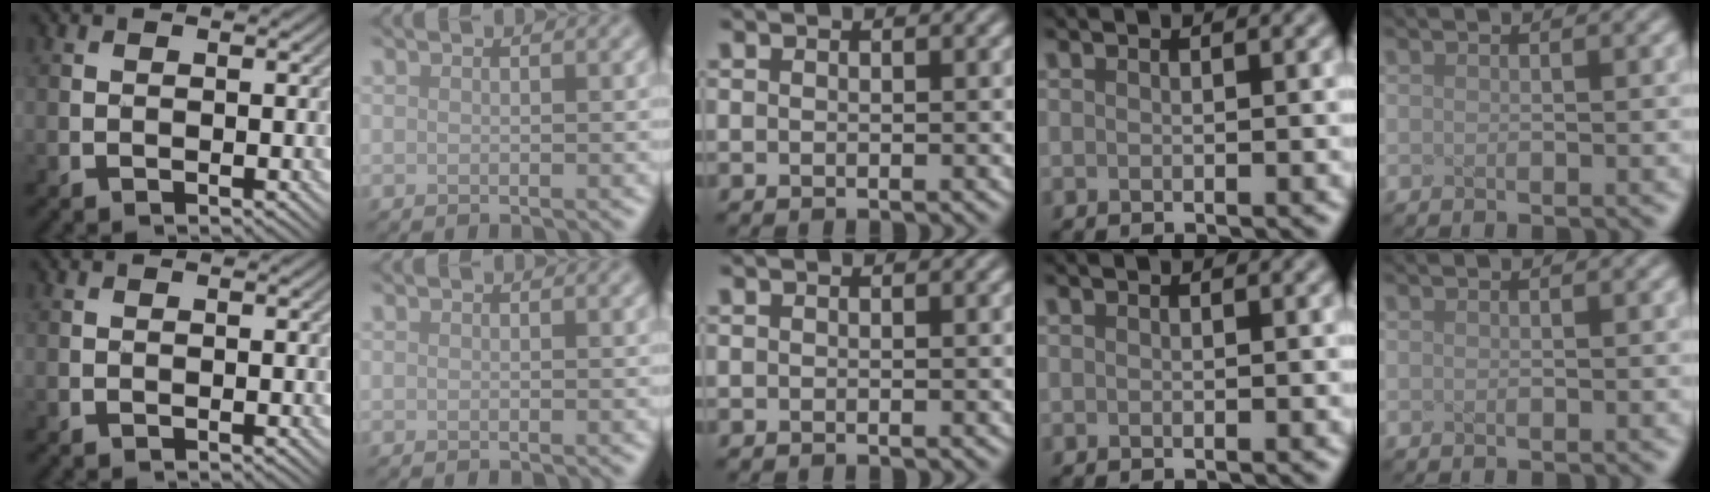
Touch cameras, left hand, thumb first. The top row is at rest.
{}